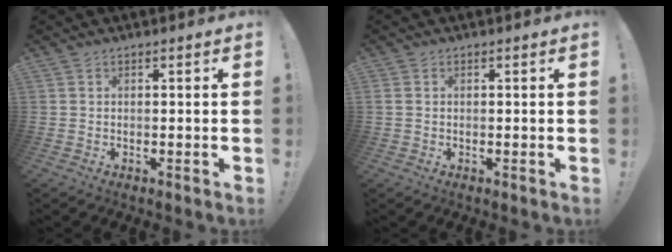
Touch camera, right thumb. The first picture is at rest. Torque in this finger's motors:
{"motor_torque": [-0.14, -0.16, -0.28, 0.12, 0.11]}